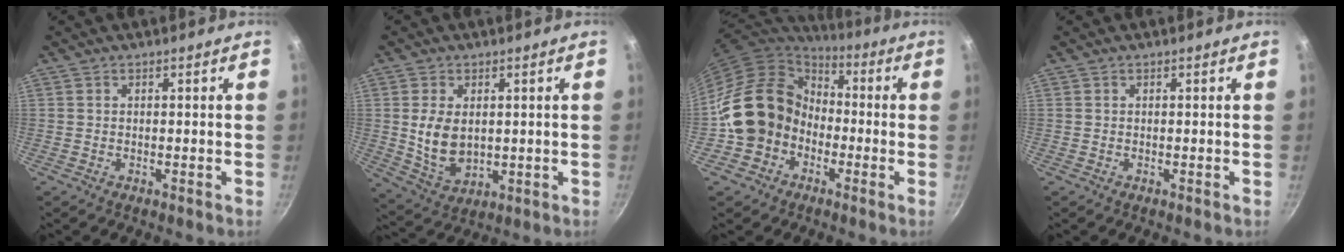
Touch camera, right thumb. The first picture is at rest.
{"total": 8.9, "force": [1.1, 5.7, 6.8], "torque": [-0.118, -0.017, 0.037]}
{"total": 15.3, "force": [-3.6, 13.1, 7.0], "torque": [-0.084, 0.057, -0.069]}
{"total": 0.0}